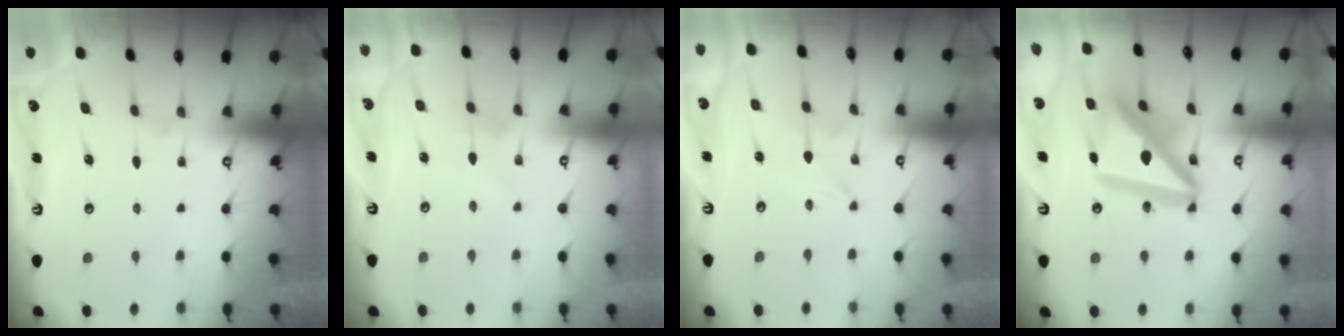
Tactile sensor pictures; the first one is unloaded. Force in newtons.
{"total": 2.5, "press": 2.5, "slide": 0.2}
{"total": 0.0}
{"total": 19.3, "press": 19.2, "slide": 2.3}